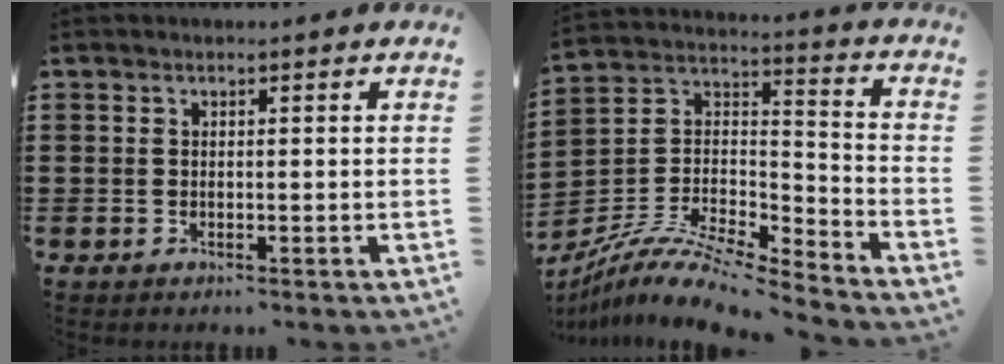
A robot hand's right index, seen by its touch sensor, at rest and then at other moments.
{"total": 10.2, "force": [-8.6, 2.2, 5.0], "torque": [-0.108, 0.013, -0.172]}